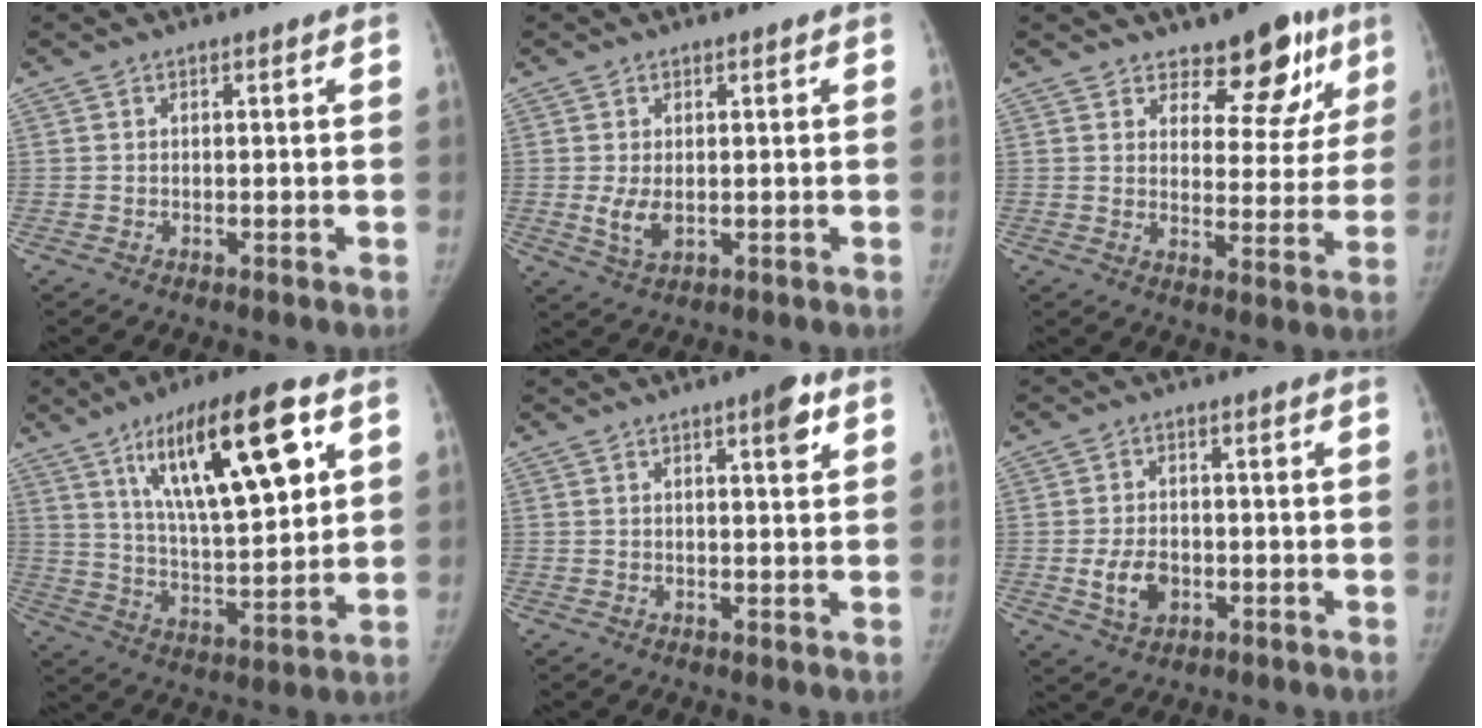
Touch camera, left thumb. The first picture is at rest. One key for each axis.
{"total": 3.9, "fx": -0.3, "fy": 2.3, "fz": 3.2, "tx": -0.068, "ty": -0.010, "tz": -0.002}
{"total": 11.0, "fx": 7.6, "fy": 6.2, "fz": 5.0, "tx": -0.008, "ty": -0.045, "tz": 0.096}
{"total": 21.1, "fx": 9.1, "fy": 6.0, "fz": 18.0, "tx": -0.269, "ty": -0.032, "tz": 0.156}
{"total": 4.1, "fx": 2.2, "fy": 1.0, "fz": 3.4, "tx": -0.041, "ty": -0.009, "tz": 0.027}
{"total": 5.9, "fx": -1.5, "fy": 4.2, "fz": 3.8, "tx": -0.058, "ty": 0.005, "tz": -0.022}